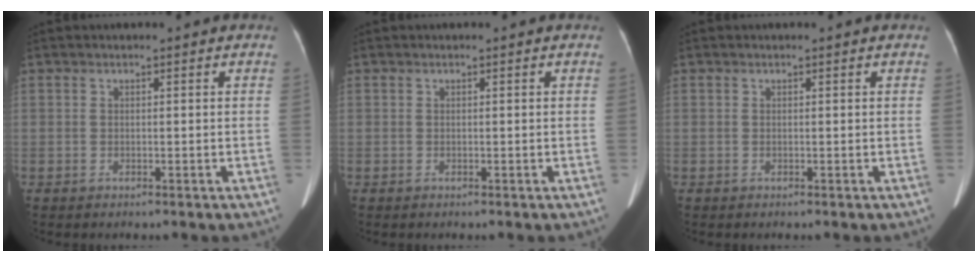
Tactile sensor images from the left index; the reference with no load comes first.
{"total": 0.0}
{"total": 0.0}